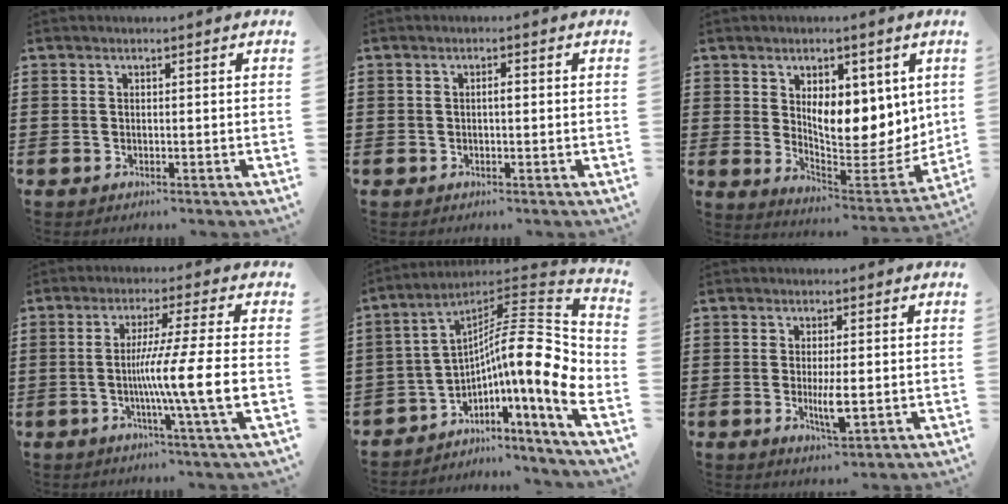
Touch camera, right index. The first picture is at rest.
{"total": 1.2, "force": [0.0, 0.3, 1.1], "torque": [-0.022, -0.001, -0.001]}
{"total": 8.4, "force": [3.7, 4.8, 5.8], "torque": [-0.080, -0.037, 0.063]}
{"total": 10.6, "force": [-1.9, -1.1, 10.3], "torque": [-0.185, -0.017, -0.041]}
{"total": 13.0, "force": [-1.5, 2.0, 12.8], "torque": [-0.202, -0.036, -0.045]}
{"total": 4.3, "force": [-0.7, 1.0, 4.1], "torque": [-0.078, -0.005, -0.013]}